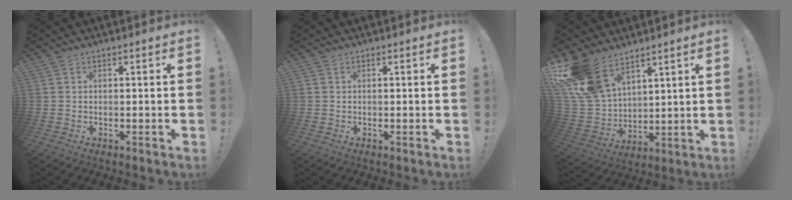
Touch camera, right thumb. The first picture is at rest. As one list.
[{"total": 0.0}, {"total": 16.4, "force": [11.2, 9.2, 7.7], "torque": [-0.162, -0.068, 0.219]}]